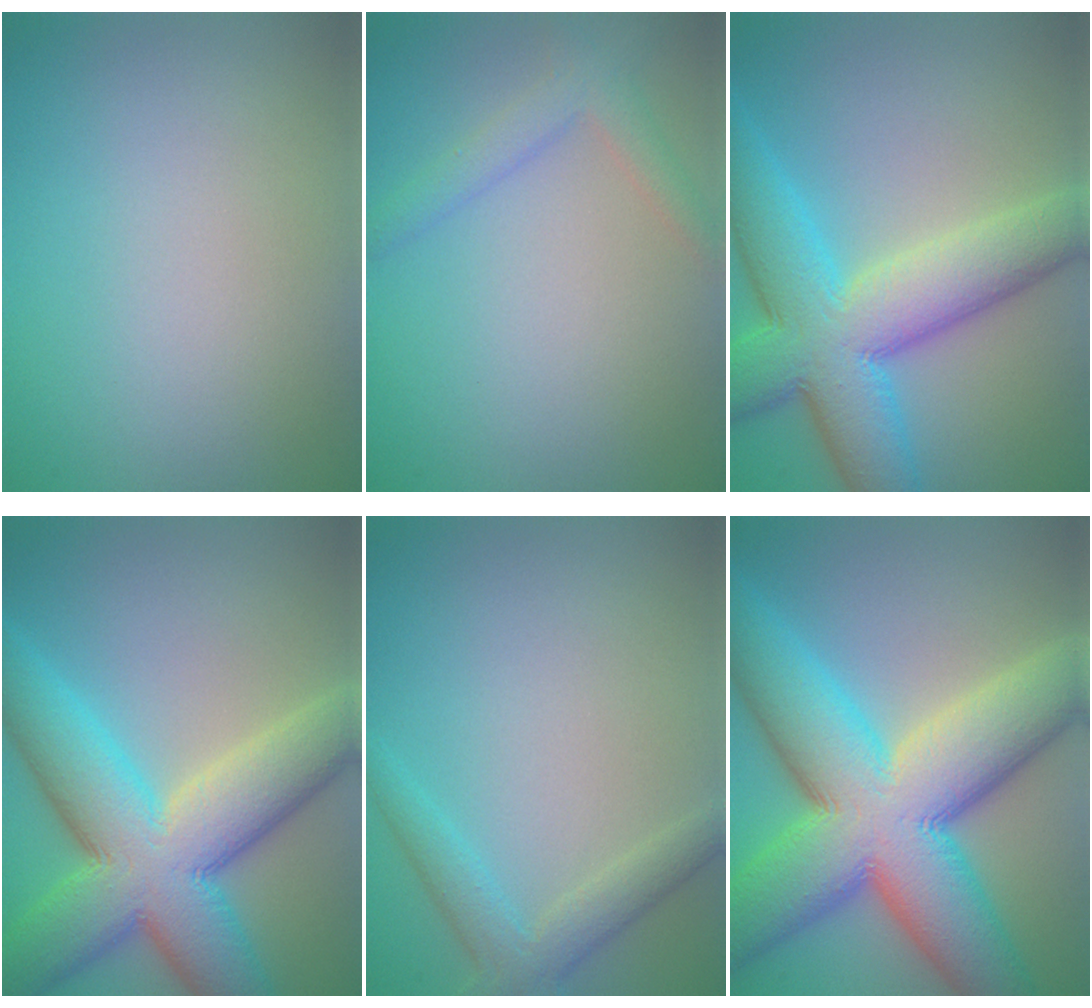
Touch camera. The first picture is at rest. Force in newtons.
{"total": 2.3, "press": 2.3, "slide": 0.3}
{"total": 10.9, "press": 10.9, "slide": 0.1}
{"total": 12.7, "press": 12.7, "slide": 0.6}
{"total": 3.1, "press": 3.1, "slide": 0.2}
{"total": 16.5, "press": 16.5, "slide": 0.3}